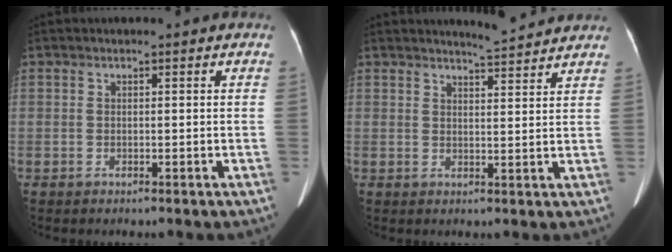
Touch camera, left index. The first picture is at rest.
{"total": 4.8, "force": [4.7, -0.2, 0.9], "torque": [-0.026, -0.001, 0.063]}